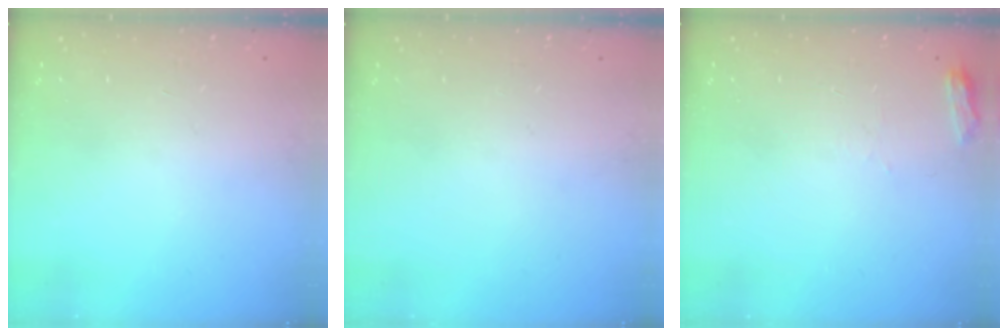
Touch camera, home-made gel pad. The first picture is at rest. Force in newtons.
{"total": 0.0}
{"total": 4.2, "press": 4.2, "slide": 0.5}